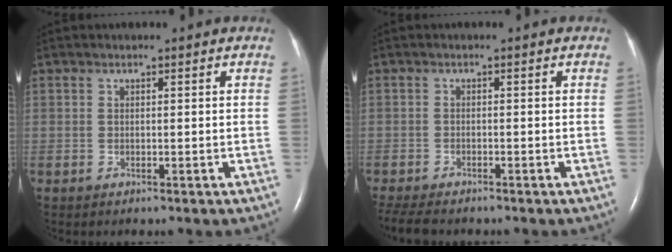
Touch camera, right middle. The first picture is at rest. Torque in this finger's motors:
{"motor_torque": [0.36, -0.40, 0.00, 0.01]}